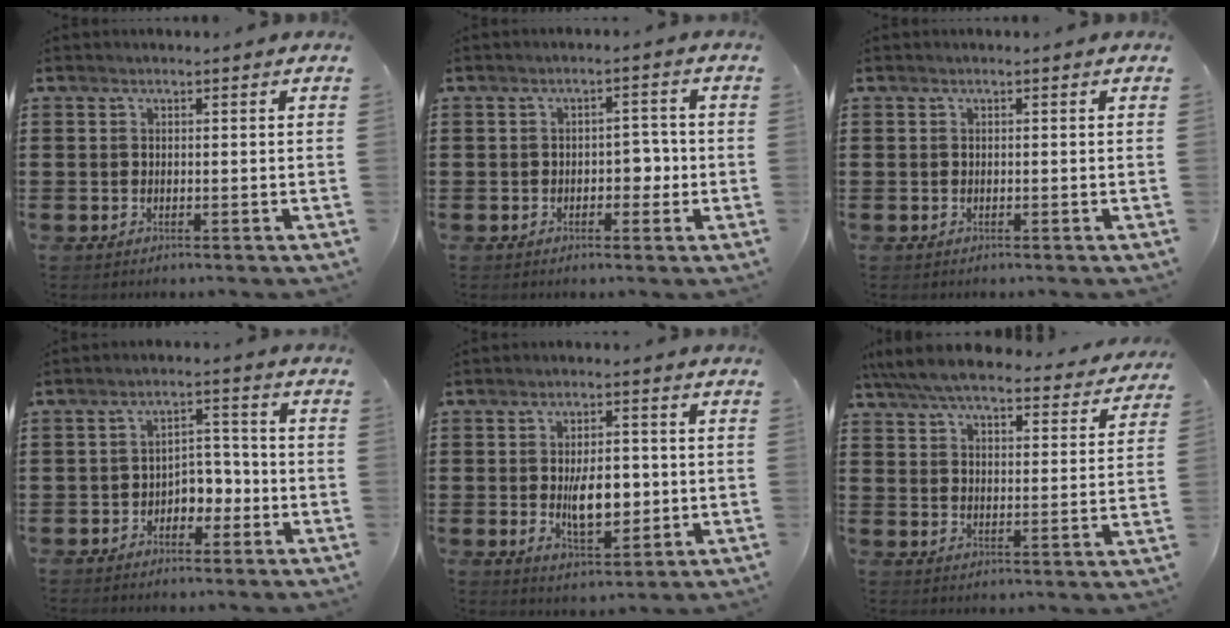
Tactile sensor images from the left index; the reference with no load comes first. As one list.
[{"total": 3.4, "force": [-0.9, 2.0, 2.5], "torque": [-0.043, 0.003, -0.022]}, {"total": 0.0}, {"total": 3.9, "force": [-2.4, 2.6, 1.8], "torque": [-0.040, 0.010, -0.051]}, {"total": 7.3, "force": [-0.4, 3.4, 6.4], "torque": [-0.106, -0.001, -0.012]}, {"total": 7.0, "force": [6.5, 0.8, 2.4], "torque": [-0.075, -0.032, 0.115]}]